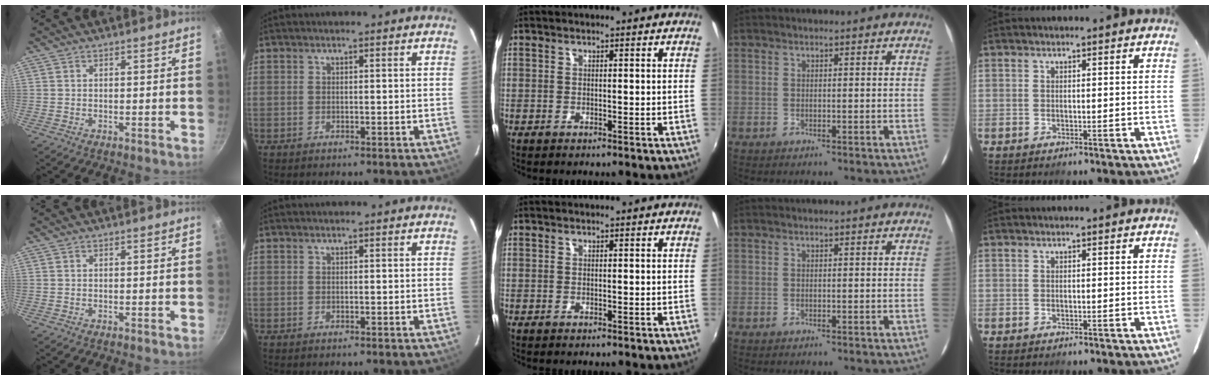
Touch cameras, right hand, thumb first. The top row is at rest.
{}